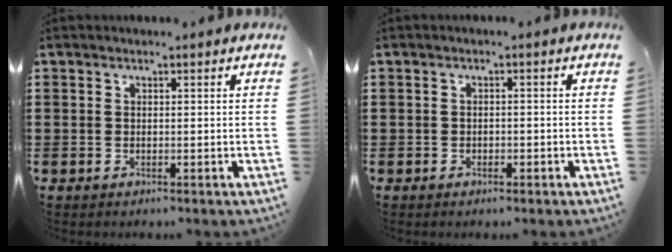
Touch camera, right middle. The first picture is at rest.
{"total": 0.8, "force": [-0.6, 0.5, 0.2], "torque": [-0.004, 0.000, -0.013]}